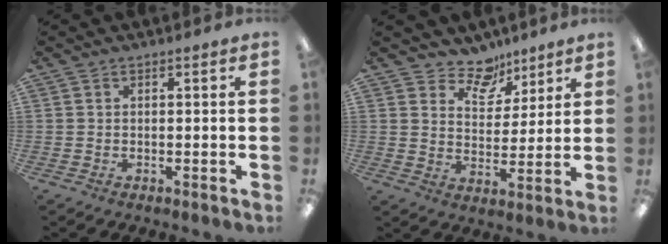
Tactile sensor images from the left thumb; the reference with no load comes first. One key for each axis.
{"total": 9.5, "fx": 7.7, "fy": 4.9, "fz": 2.4, "tx": -0.041, "ty": -0.052, "tz": 0.143}